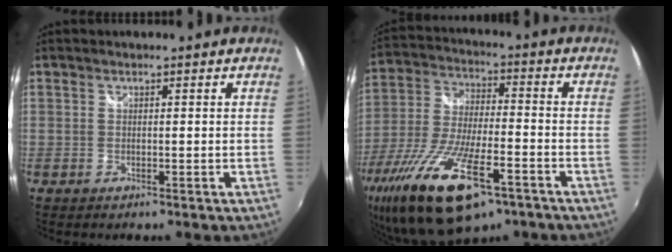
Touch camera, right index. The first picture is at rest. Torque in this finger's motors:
{"motor_torque": [1.58, -0.56, 1.05, 0.14]}